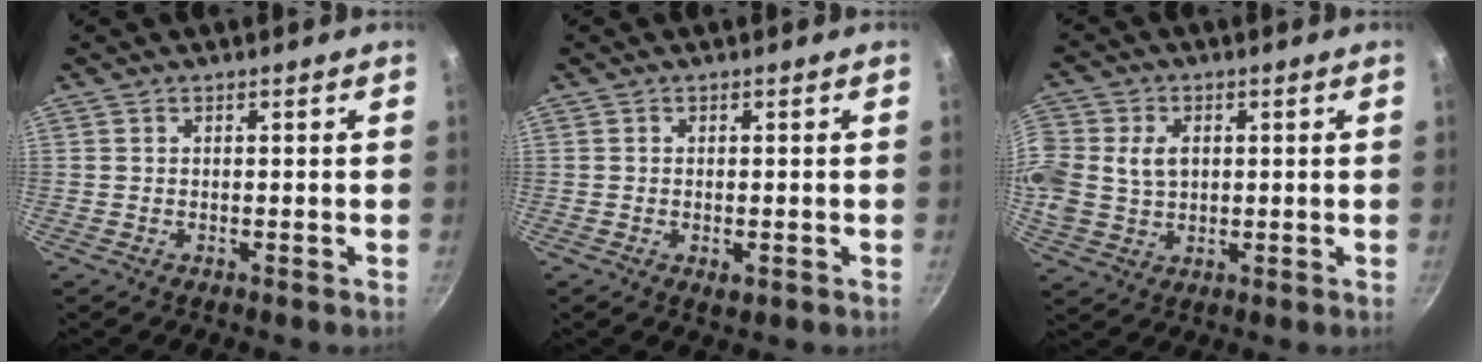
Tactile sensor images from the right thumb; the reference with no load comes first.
{"total": 2.0, "force": [-0.6, 1.1, 1.6], "torque": [-0.025, -0.004, -0.008]}
{"total": 11.8, "force": [1.5, 9.5, 6.8], "torque": [-0.156, 0.015, 0.025]}